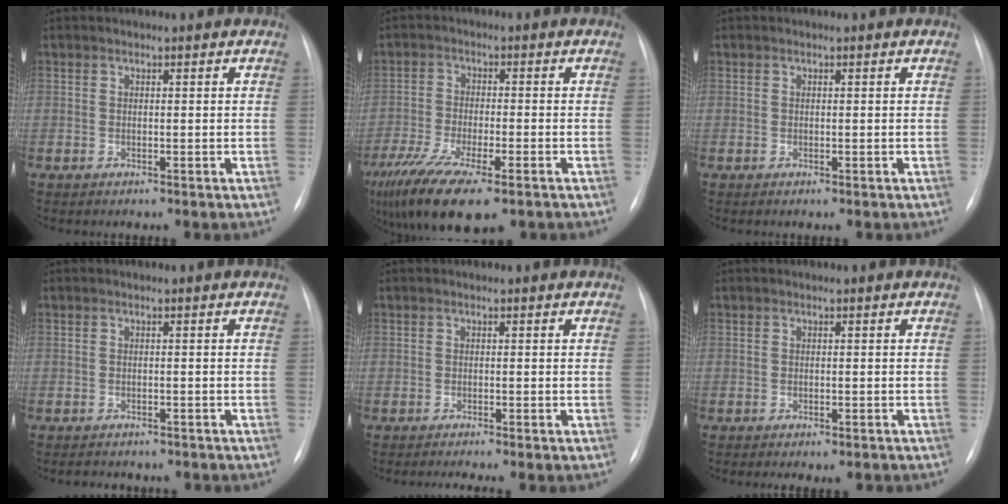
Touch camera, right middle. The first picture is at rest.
{"total": 15.0, "force": [-10.0, 3.8, 10.5], "torque": [-0.215, -0.036, -0.167]}
{"total": 0.0}
{"total": 5.3, "force": [-4.6, 2.0, 1.8], "torque": [-0.026, 0.004, -0.051]}
{"total": 2.4, "force": [-1.9, -0.3, 1.4], "torque": [-0.013, -0.001, -0.027]}
{"total": 2.1, "force": [-1.6, 0.7, 1.1], "torque": [-0.011, -0.002, -0.016]}